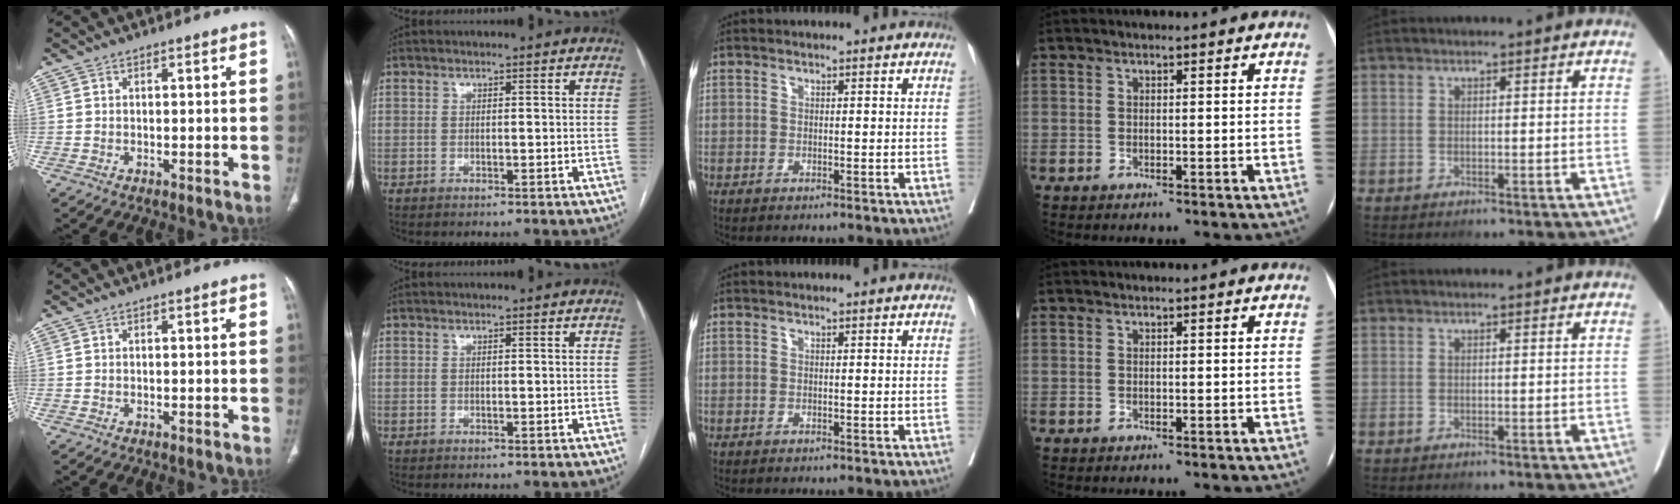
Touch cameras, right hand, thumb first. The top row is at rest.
{}